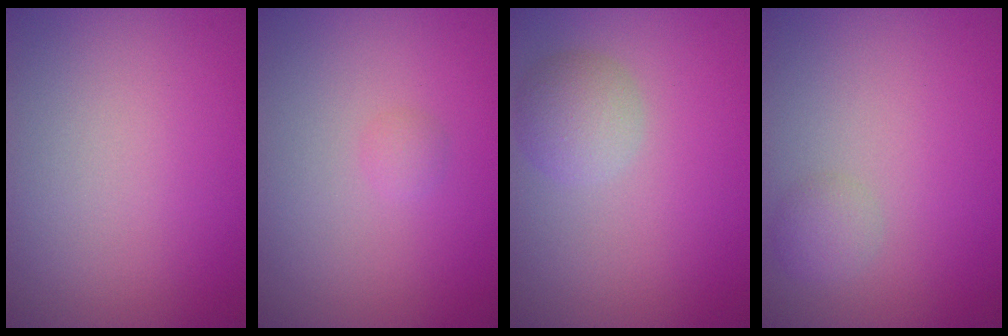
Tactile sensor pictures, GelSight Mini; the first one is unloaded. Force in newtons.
{"total": 0.7, "press": 0.7, "slide": 0.0}
{"total": 2.7, "press": 2.7, "slide": 0.1}
{"total": 1.4, "press": 1.4, "slide": 0.0}